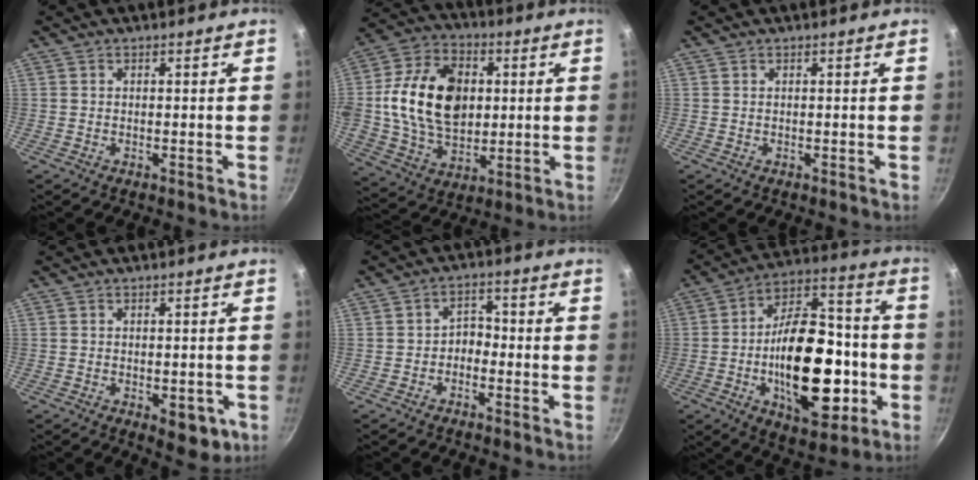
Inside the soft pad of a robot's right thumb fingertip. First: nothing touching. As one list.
[{"total": 20.6, "force": [2.1, 14.5, 14.6], "torque": [-0.238, 0.009, 0.033]}, {"total": 0.0}, {"total": 6.2, "force": [-2.1, 3.2, 4.9], "torque": [-0.037, 0.007, -0.020]}, {"total": 3.2, "force": [-1.5, 2.3, 1.7], "torque": [-0.008, 0.024, -0.031]}, {"total": 26.1, "force": [-5.6, 14.1, 21.2], "torque": [-0.300, 0.048, -0.081]}]